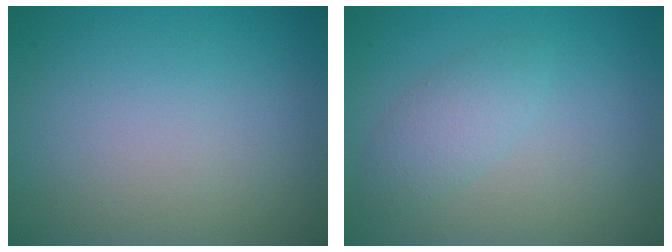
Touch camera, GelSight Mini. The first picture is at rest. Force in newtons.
{"total": 2.2, "press": 2.2, "slide": 0.1}